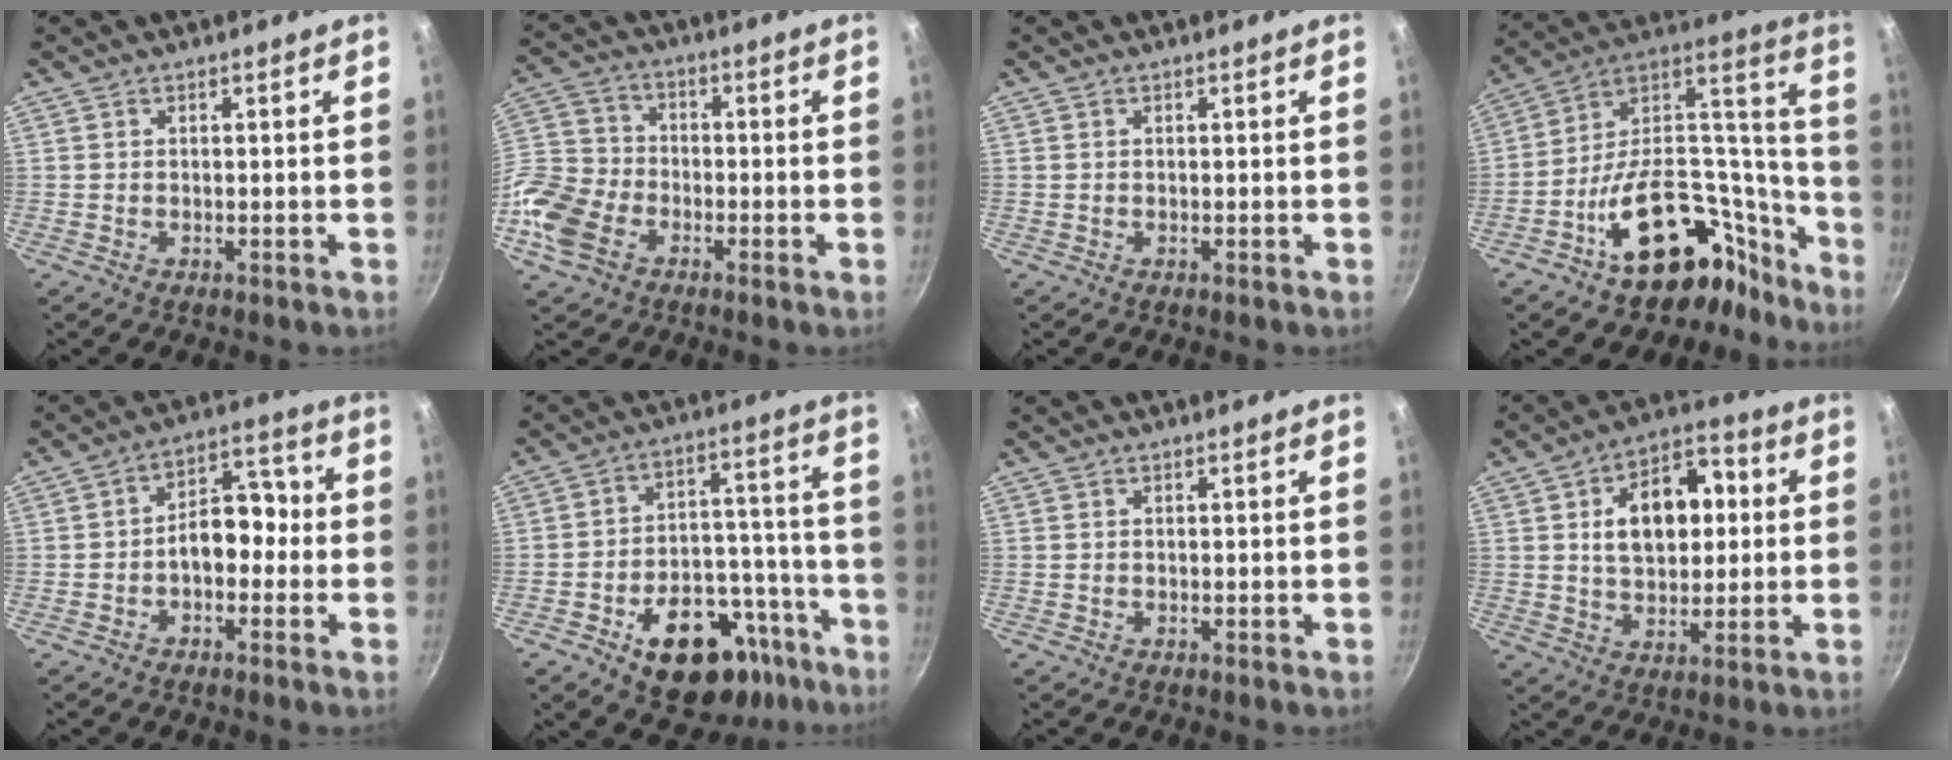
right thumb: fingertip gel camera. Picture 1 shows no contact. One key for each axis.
{"total": 12.9, "fx": -5.4, "fy": 9.1, "fz": 7.3, "tx": -0.153, "ty": 0.022, "tz": -0.114}
{"total": 0.0}
{"total": 22.2, "fx": -13.8, "fy": 11.4, "fz": 13.2, "tx": -0.151, "ty": 0.141, "tz": -0.223}
{"total": 8.9, "fx": -1.4, "fy": 5.7, "fz": 6.7, "tx": -0.074, "ty": 0.040, "tz": -0.033}
{"total": 19.7, "fx": -11.2, "fy": 10.8, "fz": 12.2, "tx": -0.136, "ty": 0.089, "tz": -0.160}
{"total": 0.0}
{"total": 14.5, "fx": 2.6, "fy": 9.0, "fz": 11.1, "tx": -0.140, "ty": 0.014, "tz": 0.037}